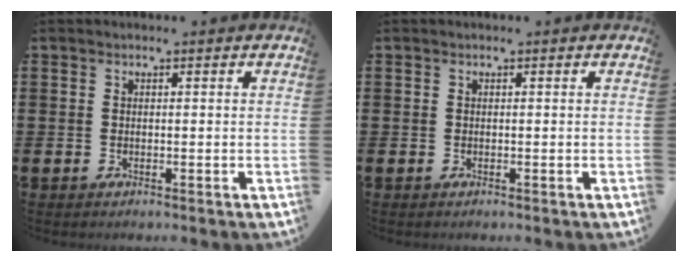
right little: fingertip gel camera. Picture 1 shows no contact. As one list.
[{"total": 0.0}]